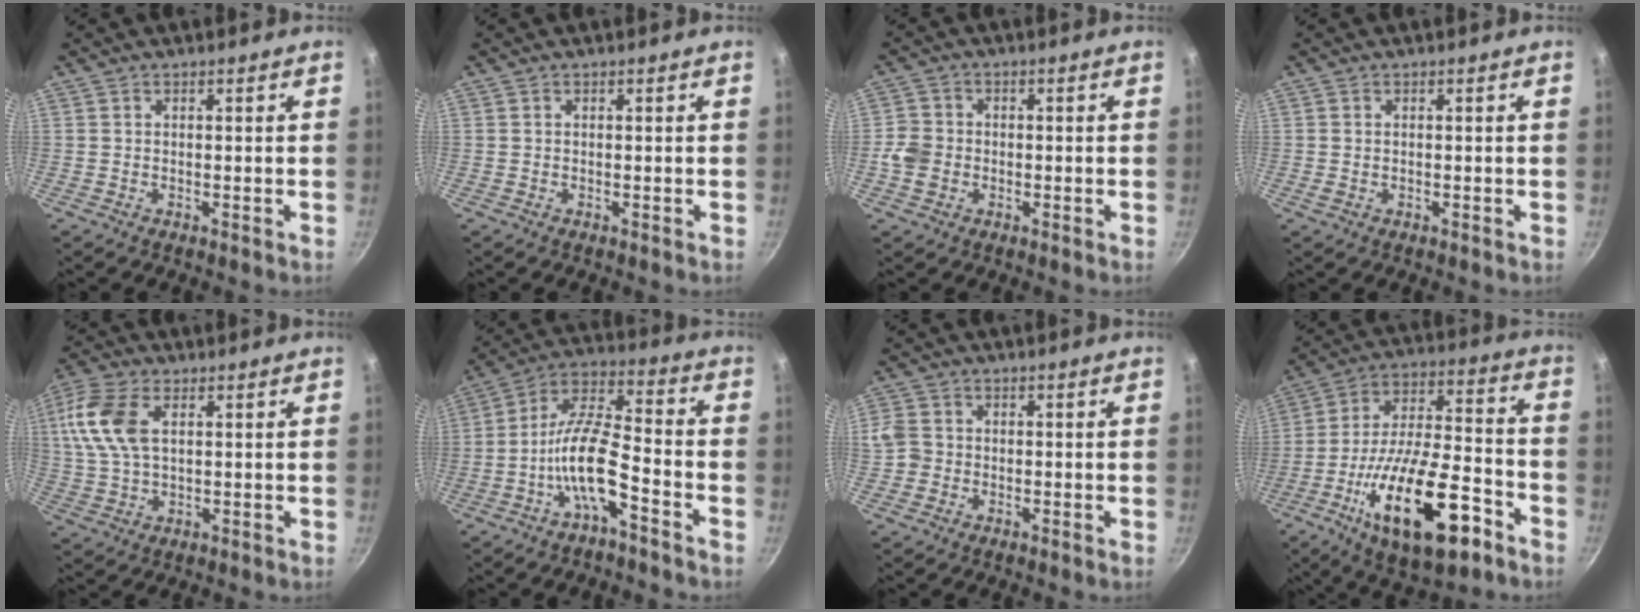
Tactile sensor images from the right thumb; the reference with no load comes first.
{"total": 0.0}
{"total": 4.9, "force": [-1.2, 4.2, 2.2], "torque": [-0.033, 0.013, -0.029]}
{"total": 0.9, "force": [-0.1, 0.7, 0.6], "torque": [-0.011, 0.000, -0.001]}
{"total": 11.7, "force": [3.0, 6.7, 9.0], "torque": [-0.185, 0.006, 0.052]}
{"total": 12.3, "force": [-5.6, 4.0, 10.2], "torque": [-0.192, 0.049, -0.114]}
{"total": 4.3, "force": [-0.7, 3.9, 1.6], "torque": [-0.020, 0.011, -0.019]}
{"total": 24.5, "force": [-11.1, 9.8, 19.5], "torque": [-0.306, 0.043, -0.179]}